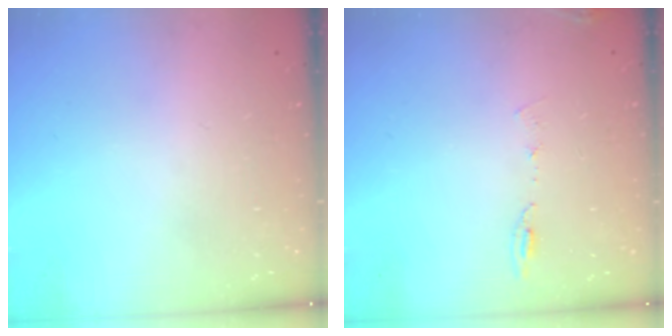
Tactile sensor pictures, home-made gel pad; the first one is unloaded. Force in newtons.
{"total": 6.4, "press": 6.2, "slide": 1.6}